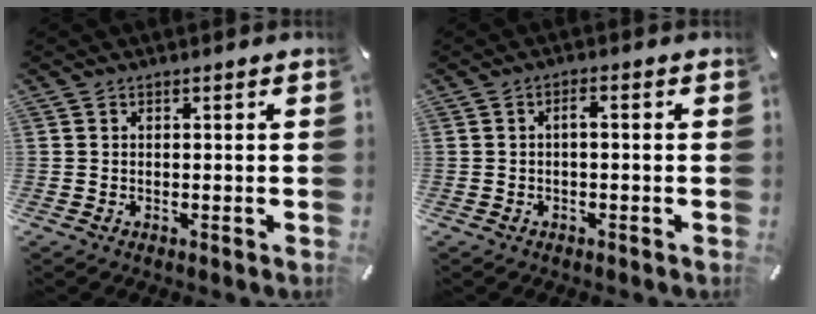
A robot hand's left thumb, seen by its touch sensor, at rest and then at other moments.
{"total": 2.0, "force": [-0.3, 0.5, 1.9], "torque": [-0.035, 0.007, -0.009]}